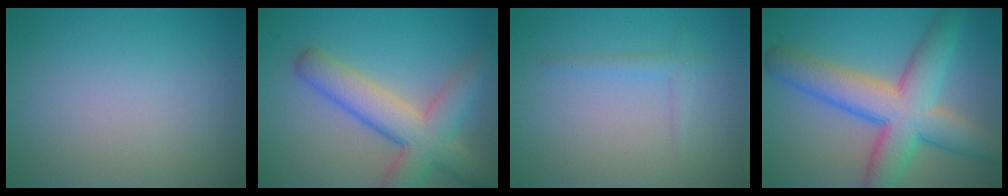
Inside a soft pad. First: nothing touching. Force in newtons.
{"total": 7.3, "press": 7.3, "slide": 0.5}
{"total": 1.3, "press": 1.3, "slide": 0.1}
{"total": 9.4, "press": 9.4, "slide": 0.5}